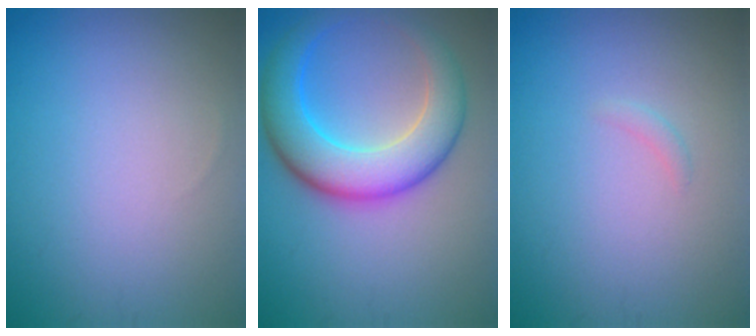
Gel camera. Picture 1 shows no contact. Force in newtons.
{"total": 7.7, "press": 7.7, "slide": 0.3}
{"total": 0.6, "press": 0.6, "slide": 0.0}